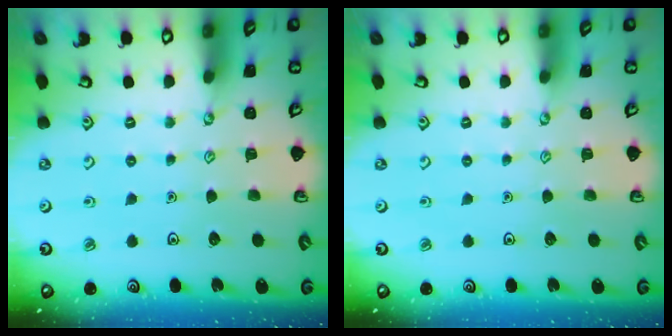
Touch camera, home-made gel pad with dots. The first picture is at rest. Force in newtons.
{"total": 0.0}